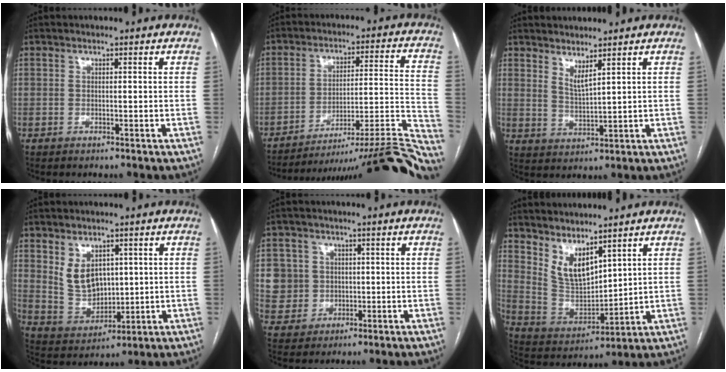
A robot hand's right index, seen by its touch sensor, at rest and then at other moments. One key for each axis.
{"total": 28.4, "fx": -25.7, "fy": -1.3, "fz": 12.0, "tx": -0.065, "ty": -0.004, "tz": -0.347}
{"total": 2.9, "fx": 2.3, "fy": 0.0, "fz": 1.8, "tx": -0.040, "ty": -0.019, "tz": 0.050}
{"total": 7.3, "fx": 2.5, "fy": 5.2, "fz": 4.5, "tx": -0.090, "ty": 0.006, "tz": 0.065}
{"total": 7.1, "fx": 0.9, "fy": 7.0, "fz": 0.4, "tx": -0.013, "ty": 0.022, "tz": 0.025}
{"total": 8.4, "fx": 5.9, "fy": 3.0, "fz": 5.2, "tx": -0.110, "ty": -0.003, "tz": 0.135}